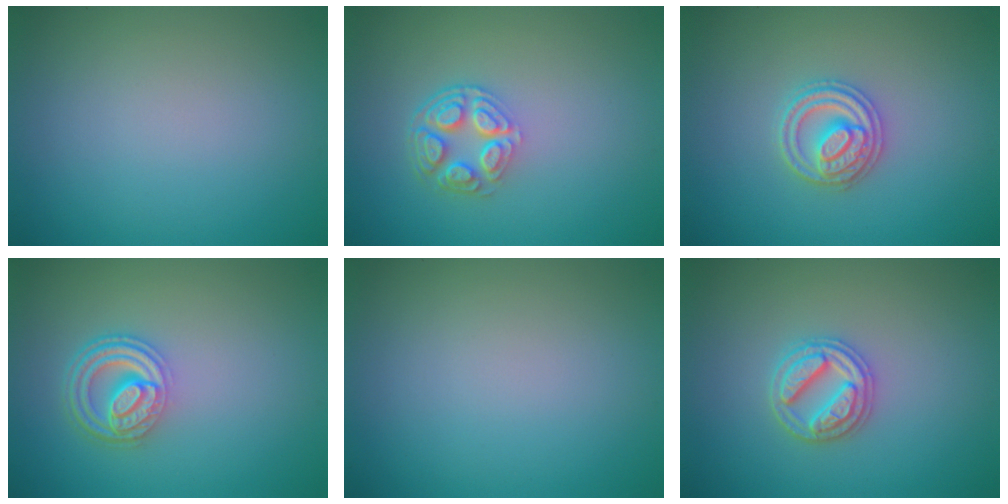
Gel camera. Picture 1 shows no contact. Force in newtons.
{"total": 4.1, "press": 3.1, "slide": 2.7}
{"total": 3.0, "press": 3.0, "slide": 0.4}
{"total": 4.5, "press": 3.4, "slide": 3.0}
{"total": 0.0}
{"total": 3.0, "press": 2.9, "slide": 0.4}